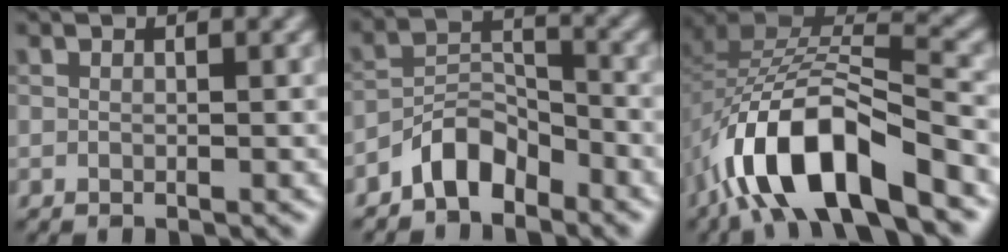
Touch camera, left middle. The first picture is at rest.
{"total": 4.1, "force": [-3.2, 1.9, 1.7], "torque": [-0.025, 0.015, -0.067]}
{"total": 10.7, "force": [-5.9, 4.1, 7.9], "torque": [-0.145, 0.008, -0.110]}